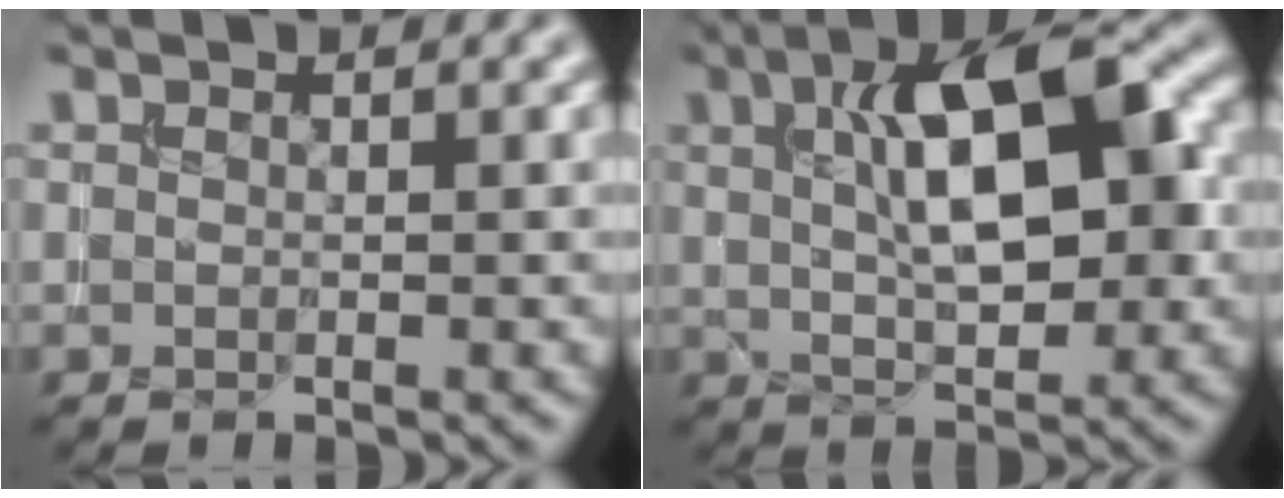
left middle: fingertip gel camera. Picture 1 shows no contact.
{"total": 10.0, "force": [2.3, 4.1, 8.9], "torque": [-0.130, 0.014, 0.035]}